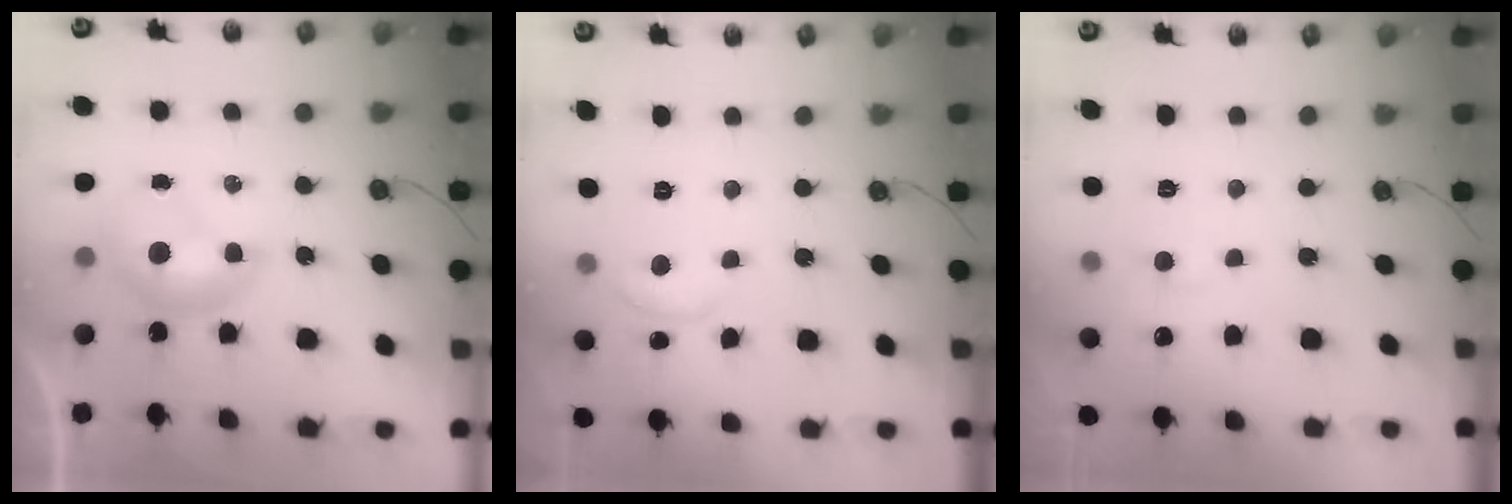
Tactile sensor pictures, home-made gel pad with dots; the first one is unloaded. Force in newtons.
{"total": 0.6, "press": 0.0, "slide": 0.6}
{"total": 1.6, "press": 1.5, "slide": 0.5}